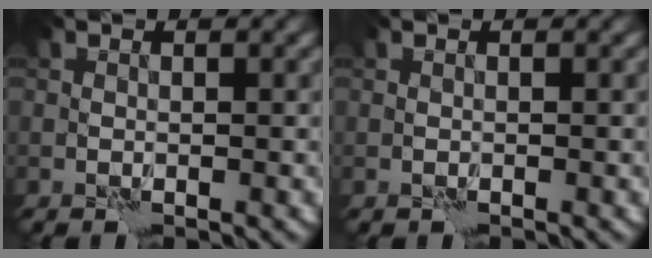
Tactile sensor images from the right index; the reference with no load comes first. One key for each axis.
{"total": 0.0}